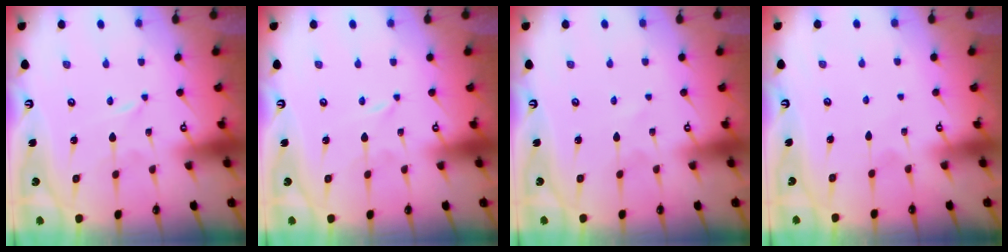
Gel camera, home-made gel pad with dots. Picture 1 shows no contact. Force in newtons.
{"total": 0.0}
{"total": 1.0, "press": 1.0, "slide": 0.2}
{"total": 2.6, "press": 2.6, "slide": 0.3}